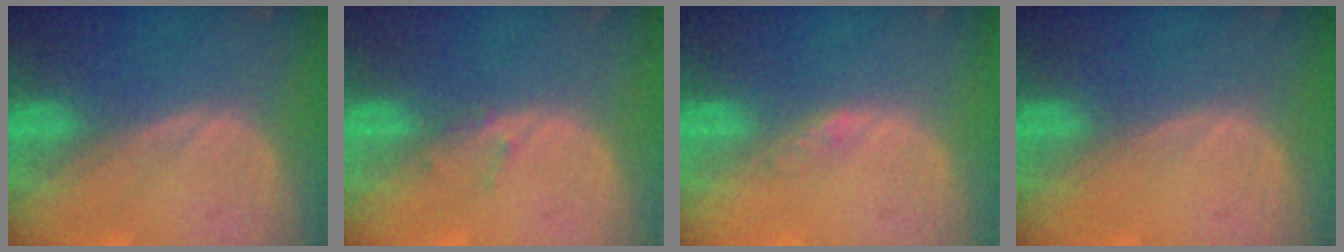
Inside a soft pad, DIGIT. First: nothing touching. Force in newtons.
{"total": 1.1, "press": 0.8, "slide": 0.7}
{"total": 1.2, "press": 1.2, "slide": 0.1}
{"total": 0.0}